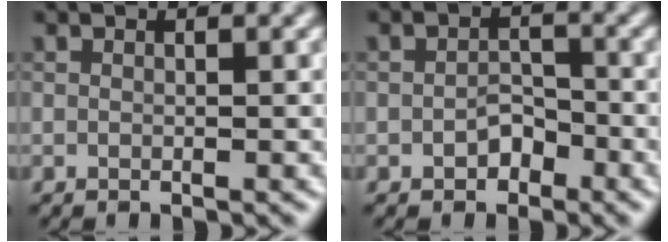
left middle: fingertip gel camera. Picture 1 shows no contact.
{"total": 1.9, "force": [-1.0, 1.3, 1.0], "torque": [-0.014, 0.003, -0.018]}